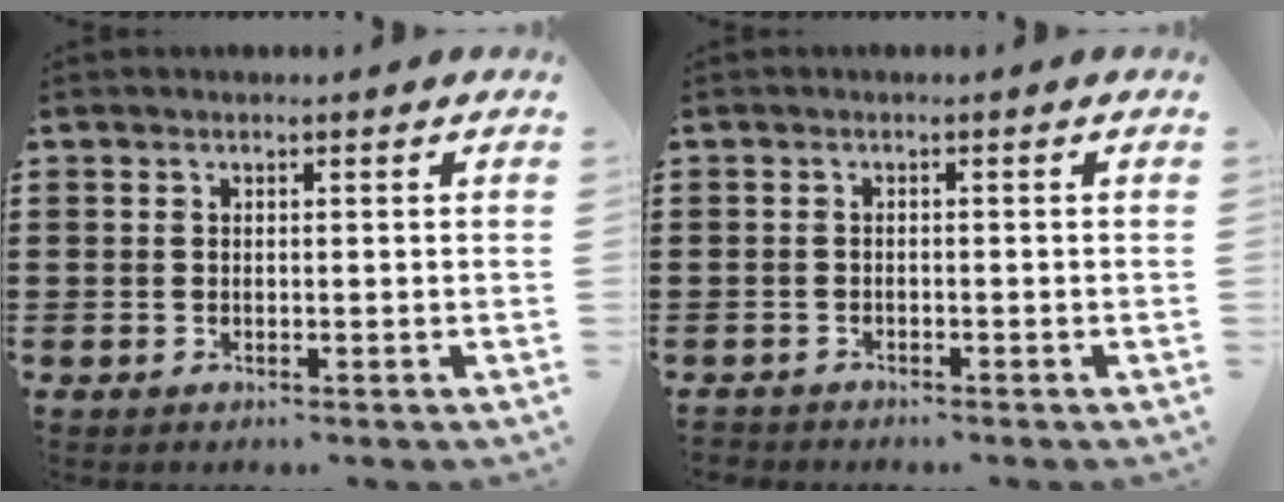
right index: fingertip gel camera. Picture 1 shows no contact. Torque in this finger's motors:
{"motor_torque": [-2.05, 0.09, -1.06, -0.18]}